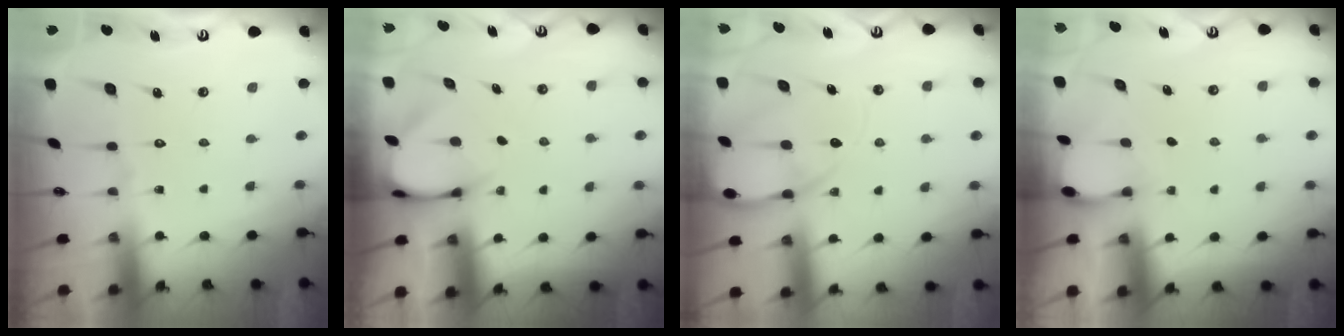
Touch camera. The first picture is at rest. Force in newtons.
{"total": 3.5, "press": 3.5, "slide": 0.3}
{"total": 11.0, "press": 10.9, "slide": 1.3}
{"total": 3.4, "press": 3.4, "slide": 0.3}